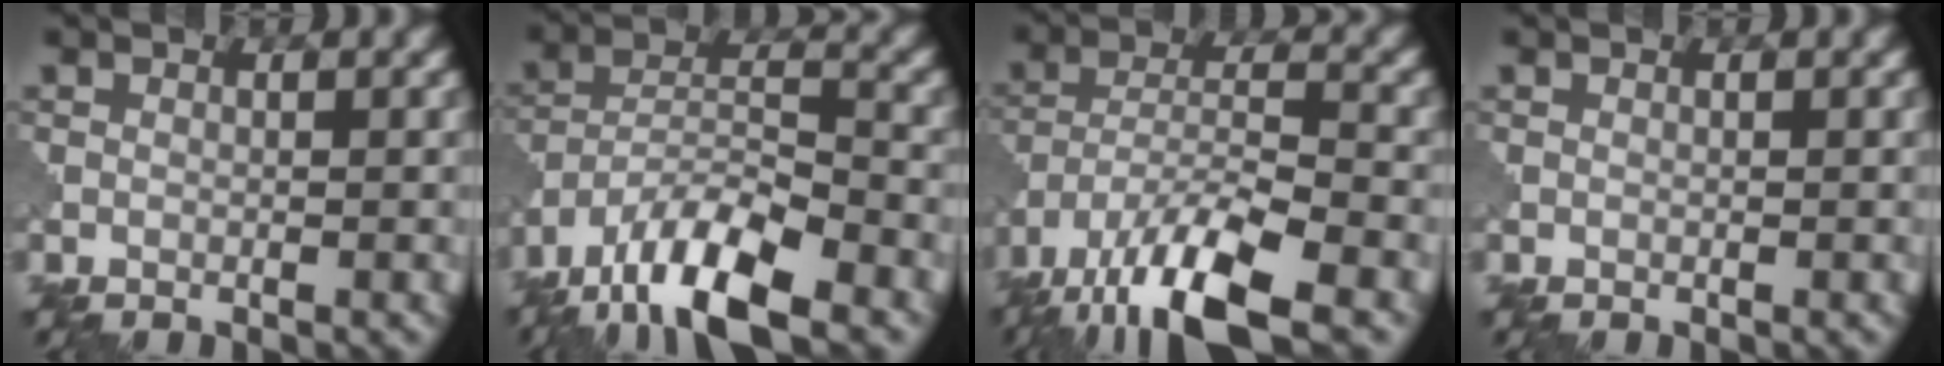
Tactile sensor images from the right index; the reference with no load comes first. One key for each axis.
{"total": 10.5, "fx": -7.6, "fy": 3.0, "fz": 6.6, "tx": -0.110, "ty": 0.002, "tz": -0.147}
{"total": 11.8, "fx": -8.1, "fy": 3.4, "fz": 7.8, "tx": -0.146, "ty": -0.008, "tz": -0.158}
{"total": 0.0}